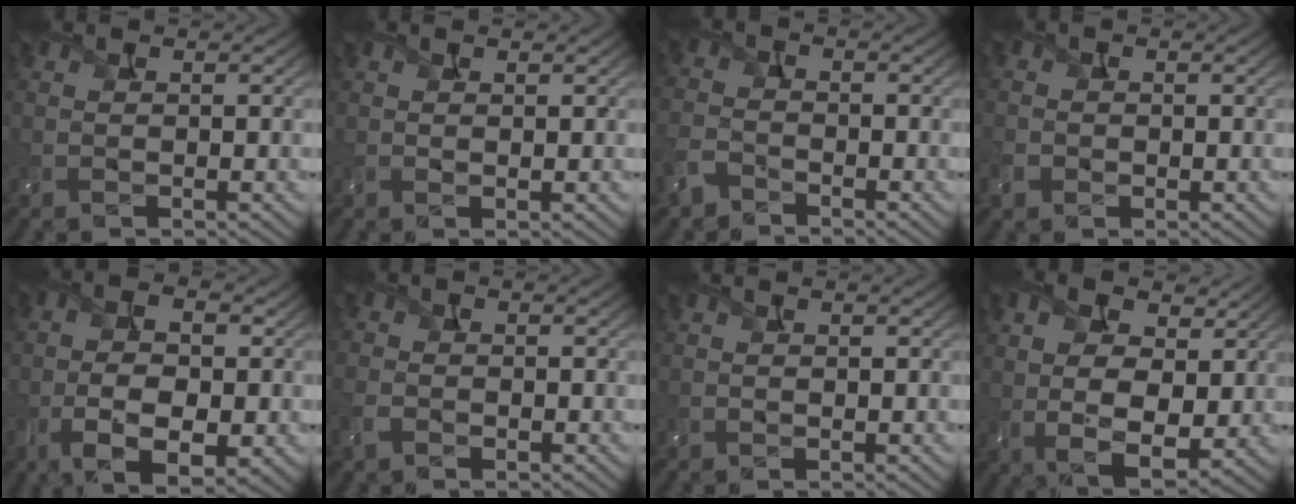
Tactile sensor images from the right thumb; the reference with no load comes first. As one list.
[{"total": 0.8, "force": [0.5, 0.2, 0.5], "torque": [-0.013, 0.003, 0.008]}, {"total": 3.9, "force": [-2.7, 2.2, 1.9], "torque": [-0.049, -0.006, -0.070]}, {"total": 2.1, "force": [-0.7, 1.7, 1.0], "torque": [-0.027, -0.003, -0.020]}, {"total": 9.3, "force": [-1.9, 4.9, 7.6], "torque": [-0.146, -0.010, -0.029]}, {"total": 3.1, "force": [-1.5, 2.0, 1.8], "torque": [-0.050, -0.006, -0.040]}, {"total": 0.0}, {"total": 10.5, "force": [3.3, 6.4, 7.7], "torque": [-0.185, 0.006, 0.061]}]